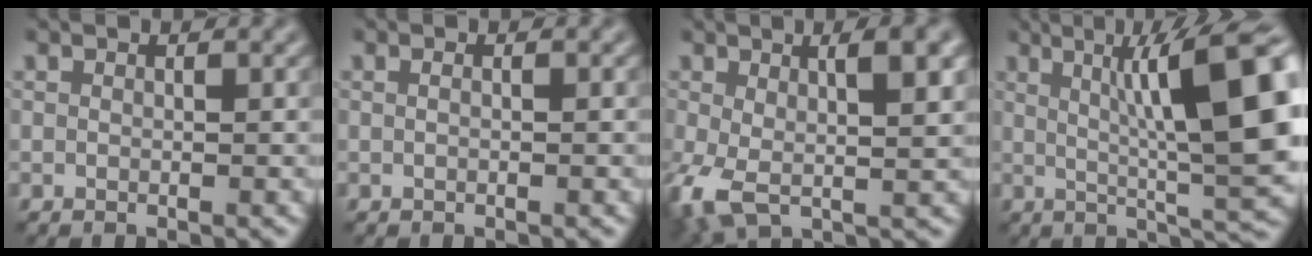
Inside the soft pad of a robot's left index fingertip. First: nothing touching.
{"total": 0.6, "force": [0.2, 0.2, 0.5], "torque": [-0.005, -0.009, 0.001]}
{"total": 7.8, "force": [0.7, 3.2, 7.0], "torque": [-0.136, -0.008, 0.013]}
{"total": 12.4, "force": [2.2, 2.5, 12.0], "torque": [-0.152, 0.014, 0.033]}